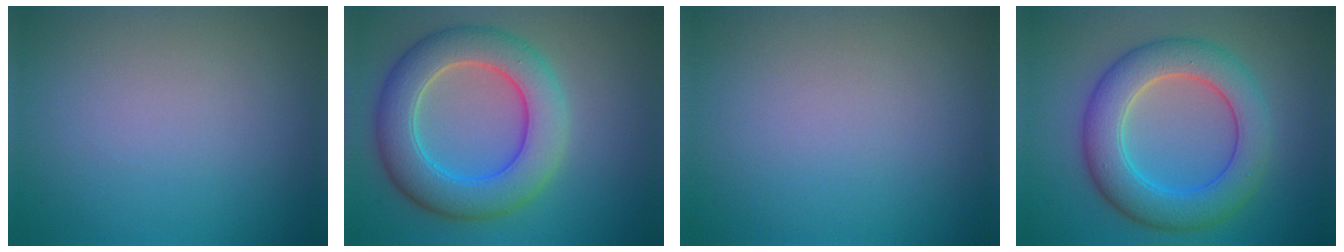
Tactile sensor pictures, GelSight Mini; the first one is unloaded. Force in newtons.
{"total": 7.6, "press": 7.6, "slide": 0.3}
{"total": 0.0}
{"total": 7.3, "press": 7.3, "slide": 0.5}